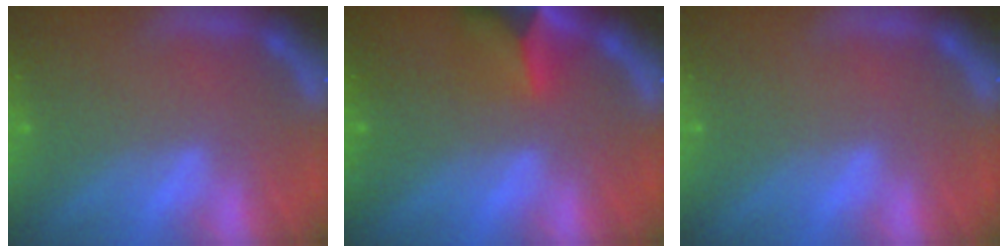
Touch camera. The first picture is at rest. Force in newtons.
{"total": 4.9}
{"total": 0.0}